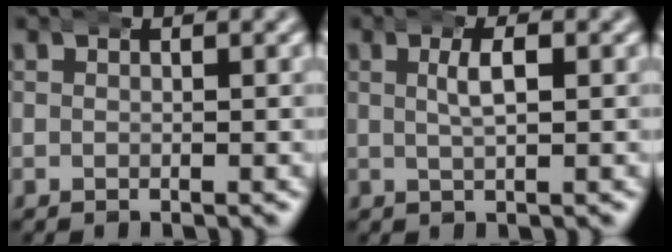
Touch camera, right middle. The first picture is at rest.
{"total": 2.4, "force": [0.6, 0.5, 2.3], "torque": [-0.037, 0.006, 0.010]}